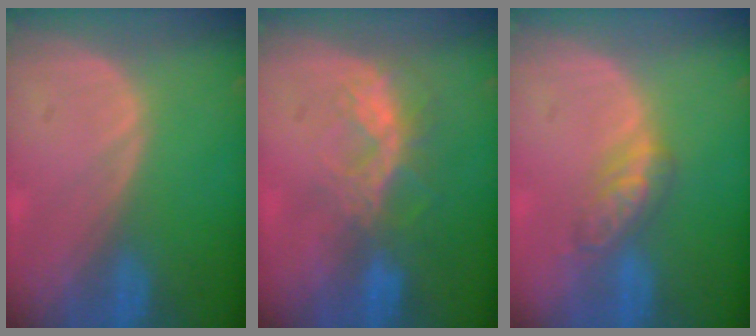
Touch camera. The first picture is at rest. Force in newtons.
{"total": 6.5, "press": 5.9, "slide": 2.7}
{"total": 4.5, "press": 4.5, "slide": 0.5}